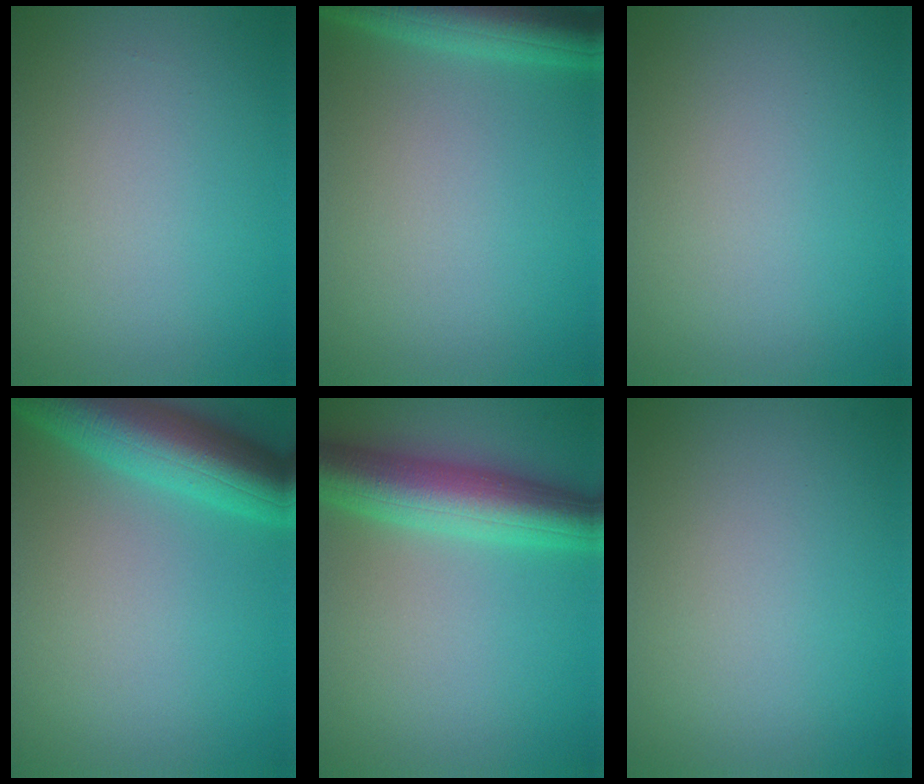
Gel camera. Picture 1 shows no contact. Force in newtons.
{"total": 5.1, "press": 5.1, "slide": 0.4}
{"total": 0.0}
{"total": 8.1, "press": 8.1, "slide": 0.3}
{"total": 7.2, "press": 7.2, "slide": 0.2}
{"total": 0.0}